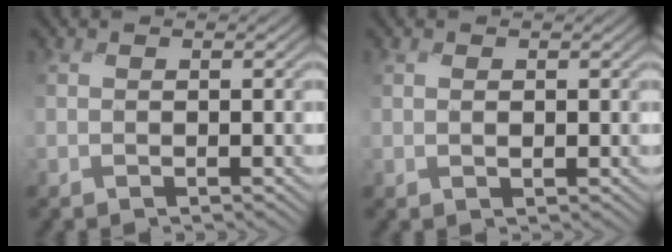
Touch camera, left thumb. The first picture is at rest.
{"total": 0.9, "force": [0.1, 0.6, 0.6], "torque": [-0.012, -0.002, 0.001]}